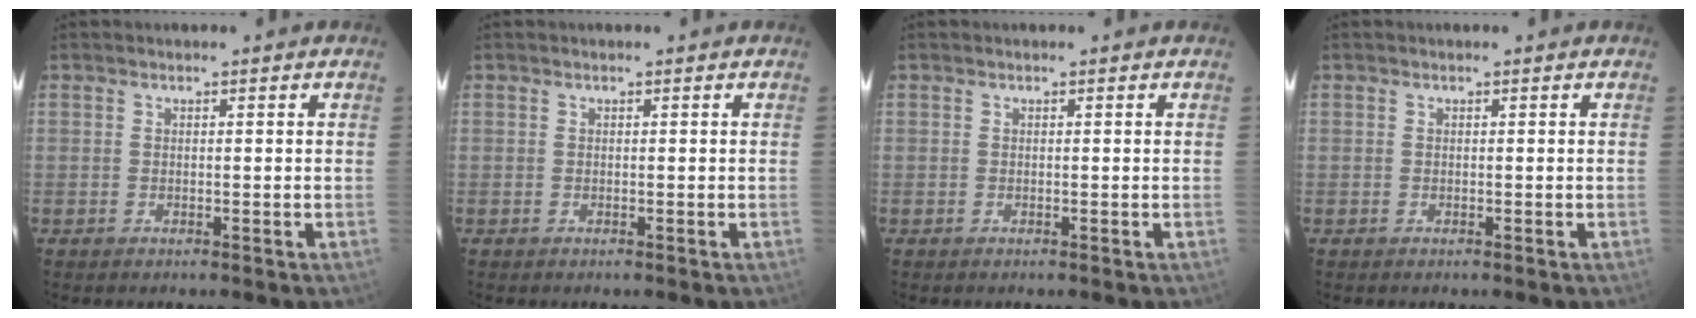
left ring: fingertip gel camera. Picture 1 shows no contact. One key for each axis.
{"total": 0.0}
{"total": 0.0}
{"total": 0.0}